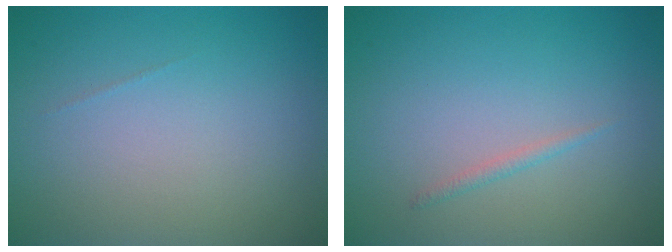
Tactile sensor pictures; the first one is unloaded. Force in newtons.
{"total": 0.7, "press": 0.7, "slide": 0.1}